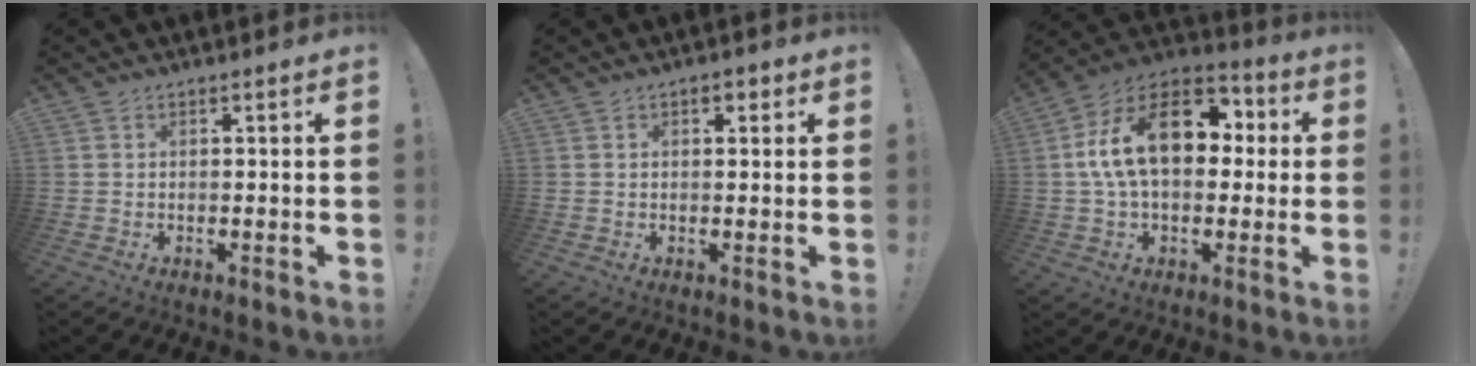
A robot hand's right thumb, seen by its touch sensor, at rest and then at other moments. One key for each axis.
{"total": 2.1, "fx": 0.7, "fy": 1.4, "fz": 1.5, "tx": -0.021, "ty": 0.003, "tz": 0.009}
{"total": 20.4, "fx": 3.6, "fy": 12.5, "fz": 15.7, "tx": -0.262, "ty": 0.008, "tz": 0.063}